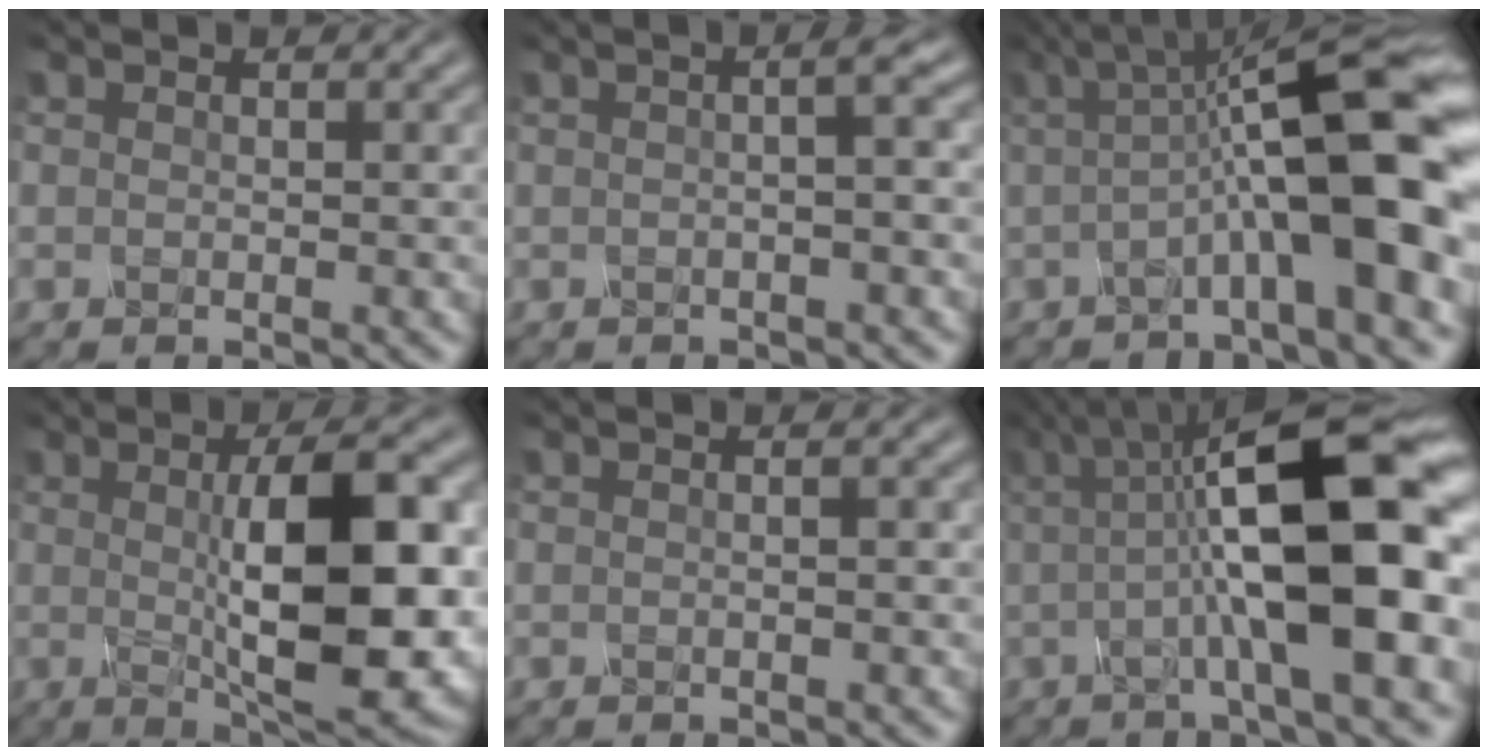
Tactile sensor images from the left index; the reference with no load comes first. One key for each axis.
{"total": 3.0, "fx": 0.2, "fy": 0.9, "fz": 2.8, "tx": -0.026, "ty": 0.008, "tz": -0.009}
{"total": 11.0, "fx": -0.1, "fy": 2.4, "fz": 10.7, "tx": -0.150, "ty": 0.023, "tz": -0.011}
{"total": 11.9, "fx": 0.2, "fy": 3.5, "fz": 11.4, "tx": -0.162, "ty": -0.004, "tz": 0.007}
{"total": 0.8, "fx": 0.0, "fy": 0.1, "fz": 0.8, "tx": -0.013, "ty": -0.001, "tz": -0.004}
{"total": 11.4, "fx": 0.5, "fy": 2.9, "fz": 11.0, "tx": -0.167, "ty": 0.015, "tz": 0.001}